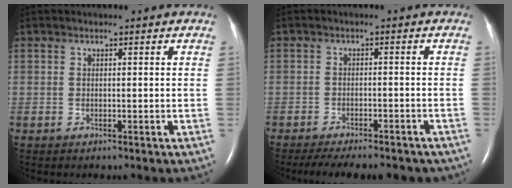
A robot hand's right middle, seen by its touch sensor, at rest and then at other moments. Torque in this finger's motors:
{"motor_torque": [0.12, -0.08, 0.07, 0.07]}